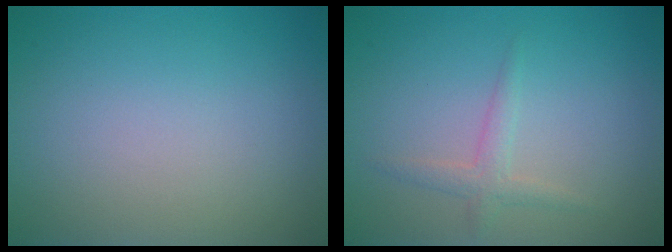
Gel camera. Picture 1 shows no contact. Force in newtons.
{"total": 1.6, "press": 1.6, "slide": 0.1}